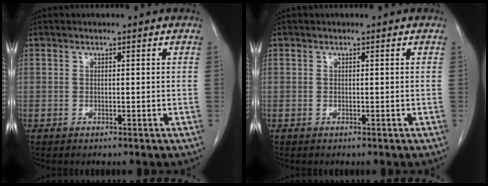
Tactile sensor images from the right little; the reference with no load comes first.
{"total": 0.0}